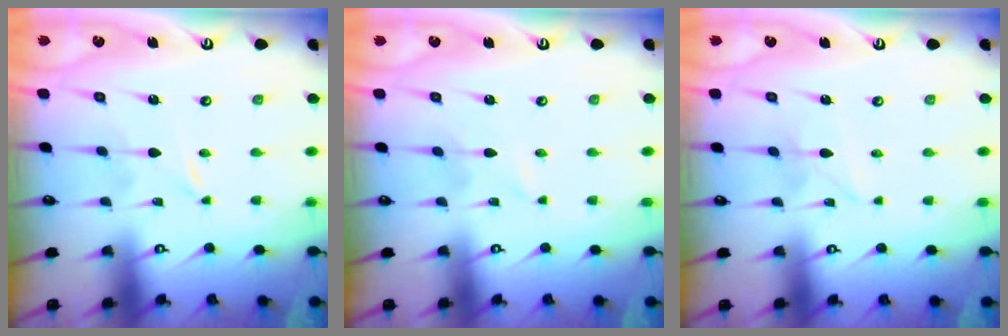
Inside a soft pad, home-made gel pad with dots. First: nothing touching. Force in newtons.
{"total": 0.7, "press": 0.6, "slide": 0.1}
{"total": 2.5, "press": 2.5, "slide": 0.2}